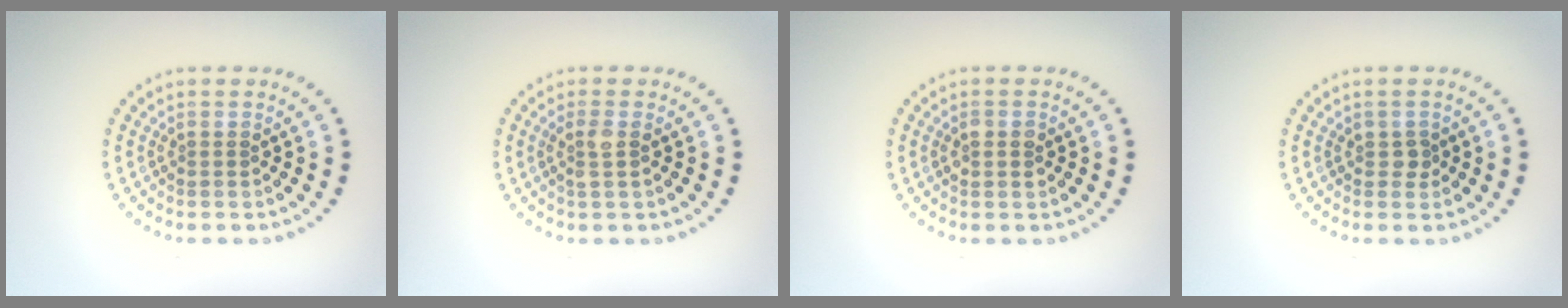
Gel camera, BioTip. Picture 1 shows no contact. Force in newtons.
{"total": 1.5, "press": 1.4, "slide": 0.7}
{"total": 1.3, "press": 1.3, "slide": 0.1}
{"total": 0.9, "press": 0.9, "slide": 0.2}